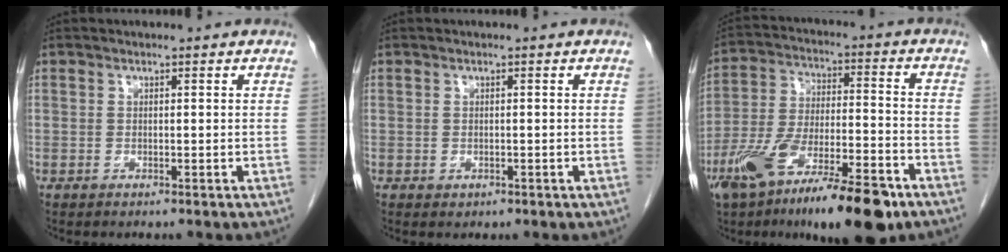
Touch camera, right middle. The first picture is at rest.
{"total": 0.6, "force": [-0.2, 0.5, 0.3], "torque": [-0.007, 0.000, 0.002]}
{"total": 19.1, "force": [-12.0, 3.9, 14.3], "torque": [-0.232, -0.025, -0.208]}